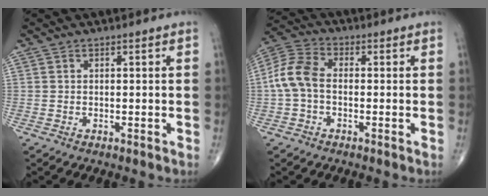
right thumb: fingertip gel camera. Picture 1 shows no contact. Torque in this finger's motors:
{"motor_torque": [-0.12, 0.44, 0.80, -0.05, 0.27]}